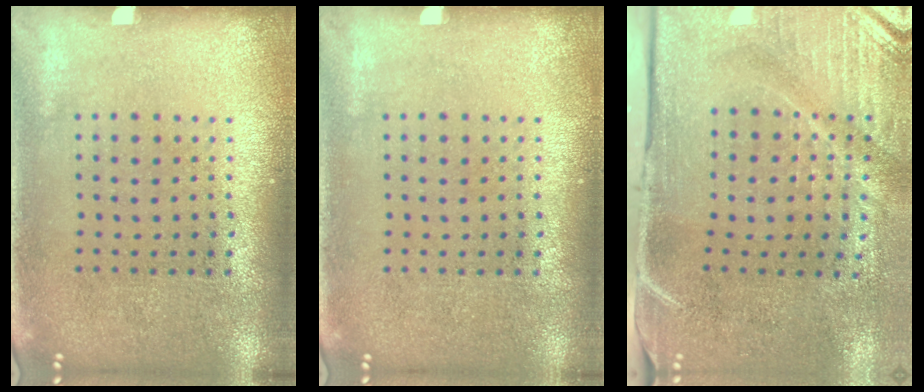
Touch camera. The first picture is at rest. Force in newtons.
{"total": 0.0}
{"total": 5.0, "press": 4.1, "slide": 2.8}